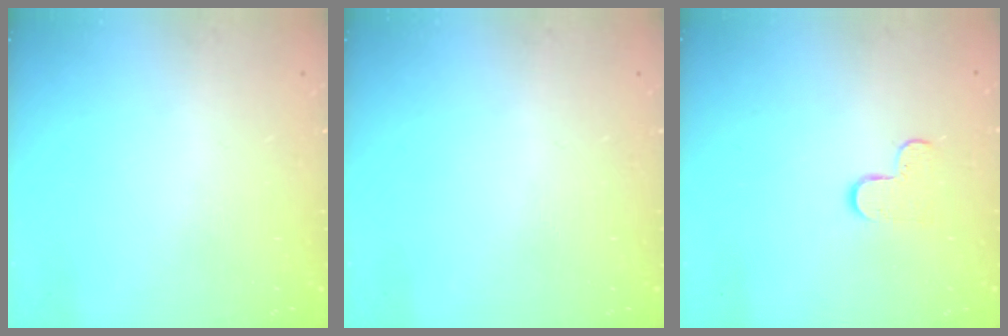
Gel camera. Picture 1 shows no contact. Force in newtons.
{"total": 0.0}
{"total": 5.1, "press": 5.0, "slide": 0.5}